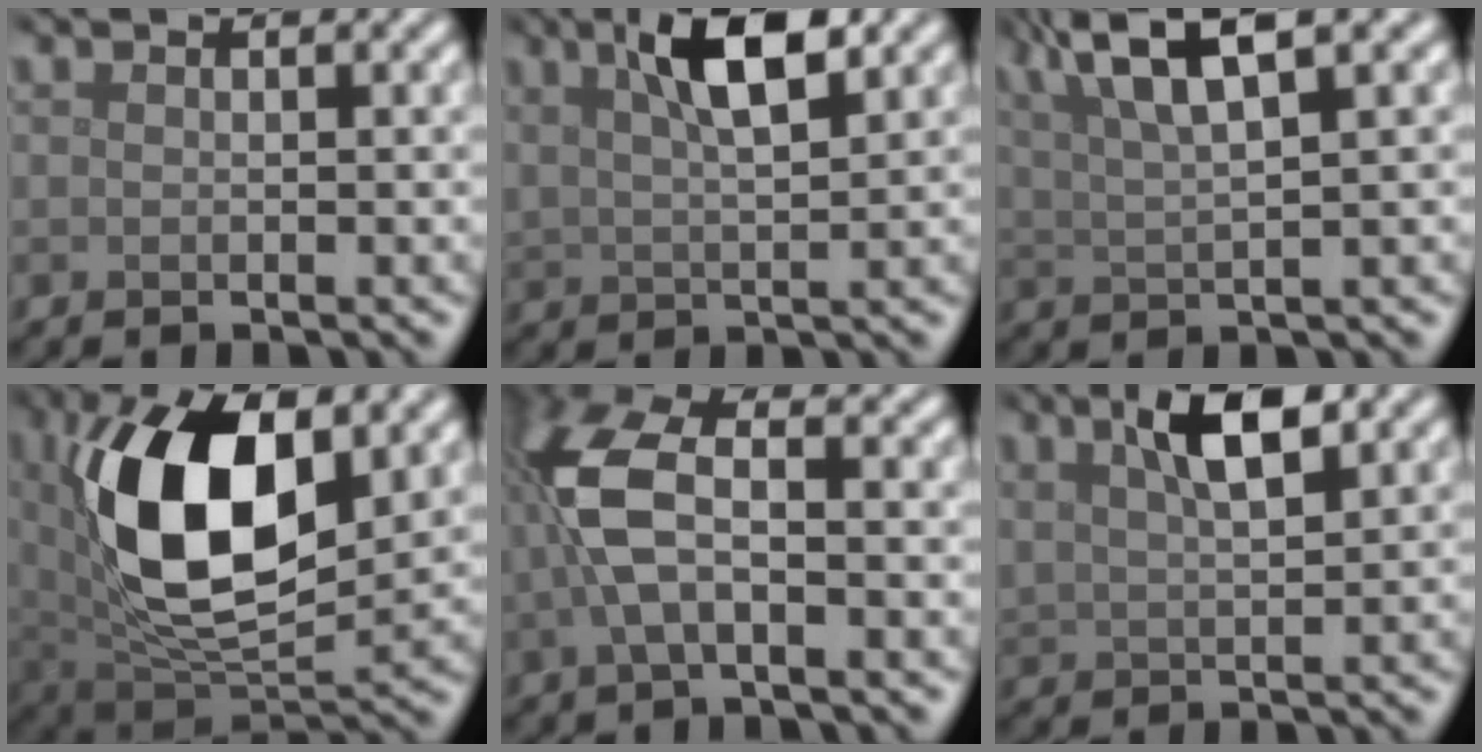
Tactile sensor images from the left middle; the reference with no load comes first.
{"total": 5.9, "force": [3.1, 1.8, 4.7], "torque": [-0.087, 0.010, 0.052]}
{"total": 8.5, "force": [4.8, 2.0, 6.6], "torque": [-0.109, 0.029, 0.086]}
{"total": 12.6, "force": [2.6, 6.3, 10.5], "torque": [-0.194, 0.002, 0.044]}
{"total": 6.7, "force": [-0.4, 2.9, 6.0], "torque": [-0.143, 0.019, -0.017]}
{"total": 4.9, "force": [2.8, 1.5, 3.8], "torque": [-0.072, 0.009, 0.048]}